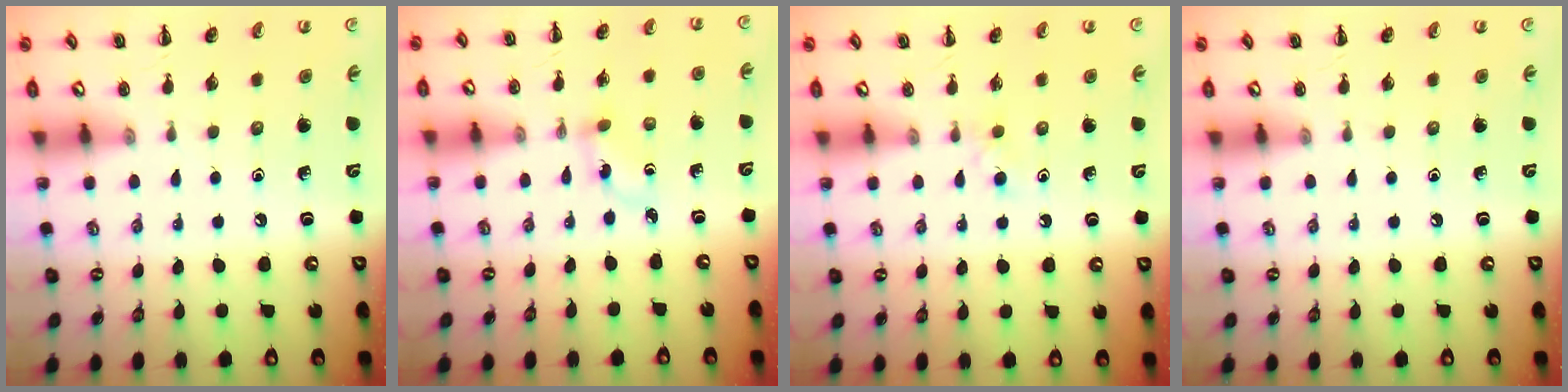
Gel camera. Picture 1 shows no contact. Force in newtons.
{"total": 2.1, "press": 1.9, "slide": 0.9}
{"total": 2.6, "press": 2.4, "slide": 1.0}
{"total": 0.0}